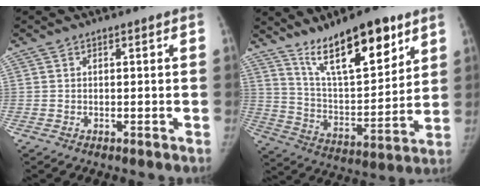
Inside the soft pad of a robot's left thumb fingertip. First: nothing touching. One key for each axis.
{"total": 18.3, "fx": 11.9, "fy": 6.3, "fz": 12.5, "tx": -0.164, "ty": -0.068, "tz": 0.211}